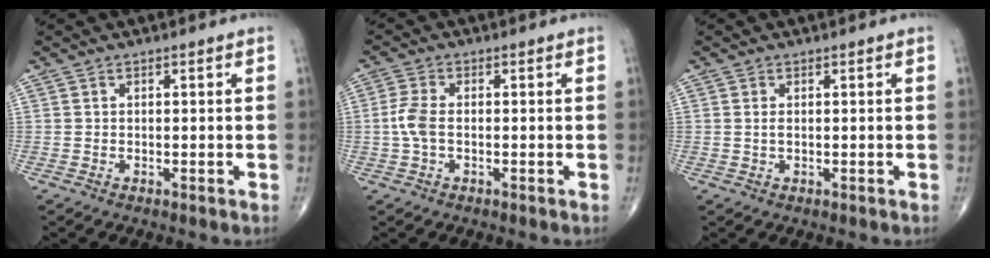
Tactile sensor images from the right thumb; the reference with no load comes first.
{"total": 4.2, "force": [-0.4, 2.2, 3.5], "torque": [-0.091, 0.009, -0.013]}
{"total": 0.9, "force": [0.2, 0.4, 0.8], "torque": [-0.013, -0.001, 0.004]}